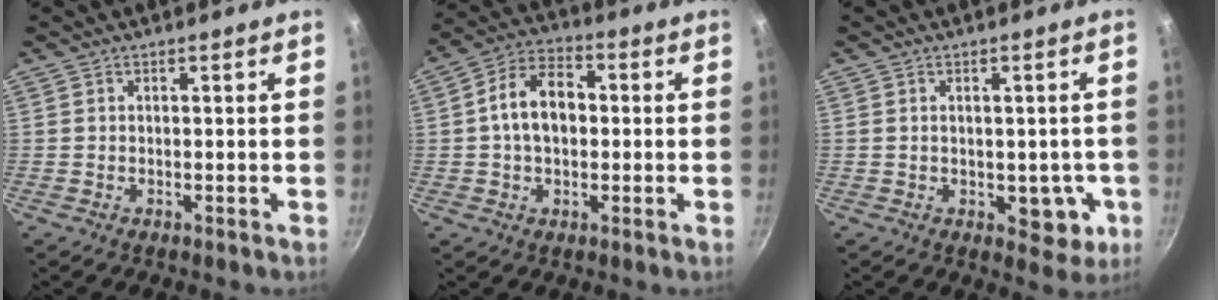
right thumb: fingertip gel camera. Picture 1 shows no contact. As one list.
[{"total": 10.6, "force": [0.5, 7.1, 7.8], "torque": [-0.107, 0.028, -0.005]}, {"total": 6.5, "force": [-1.1, 3.9, 5.0], "torque": [-0.035, 0.004, -0.007]}]